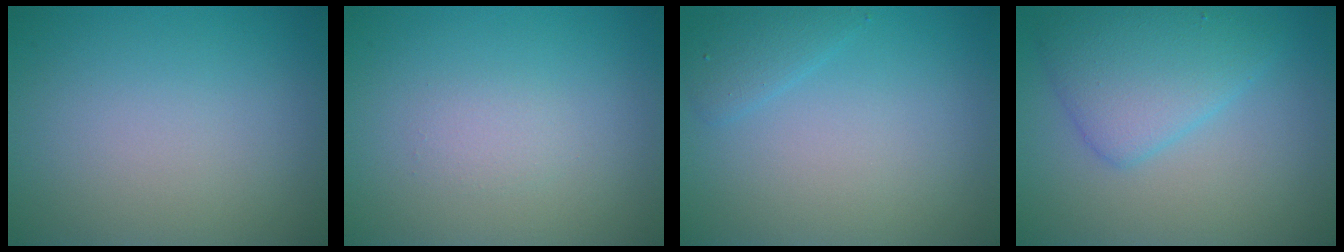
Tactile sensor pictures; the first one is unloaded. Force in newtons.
{"total": 1.0, "press": 1.0, "slide": 0.0}
{"total": 1.4, "press": 1.4, "slide": 0.1}
{"total": 4.6, "press": 4.5, "slide": 0.1}